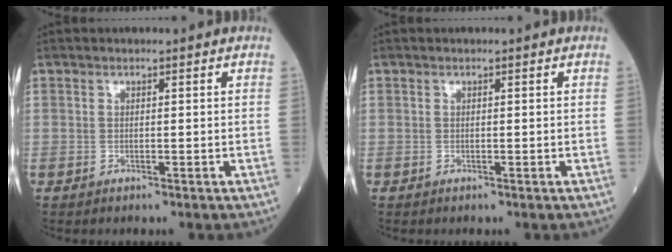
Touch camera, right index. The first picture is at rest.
{"total": 0.0}